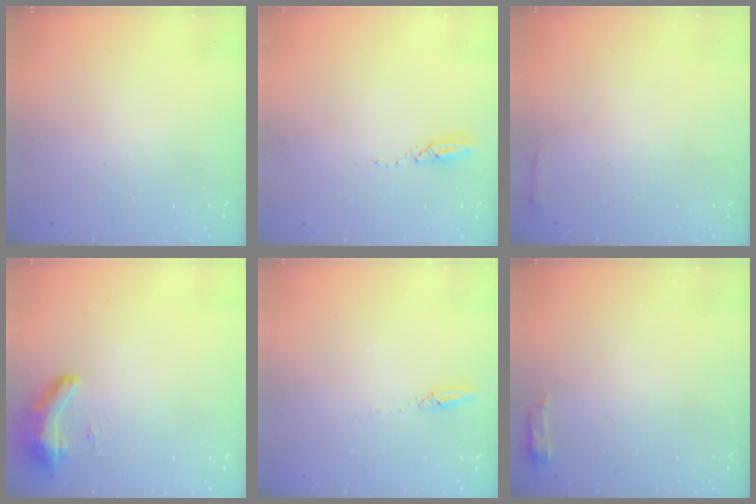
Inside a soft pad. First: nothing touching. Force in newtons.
{"total": 3.0, "press": 3.0, "slide": 0.1}
{"total": 2.3, "press": 2.3, "slide": 0.5}
{"total": 9.2, "press": 8.9, "slide": 2.4}
{"total": 2.7, "press": 2.7, "slide": 0.2}
{"total": 5.1, "press": 5.0, "slide": 0.9}